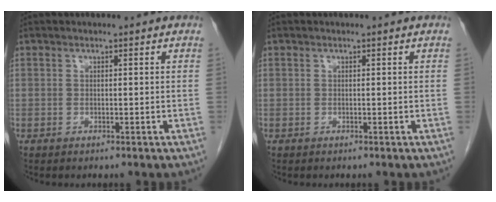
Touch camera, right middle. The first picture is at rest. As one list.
[{"total": 0.0}]